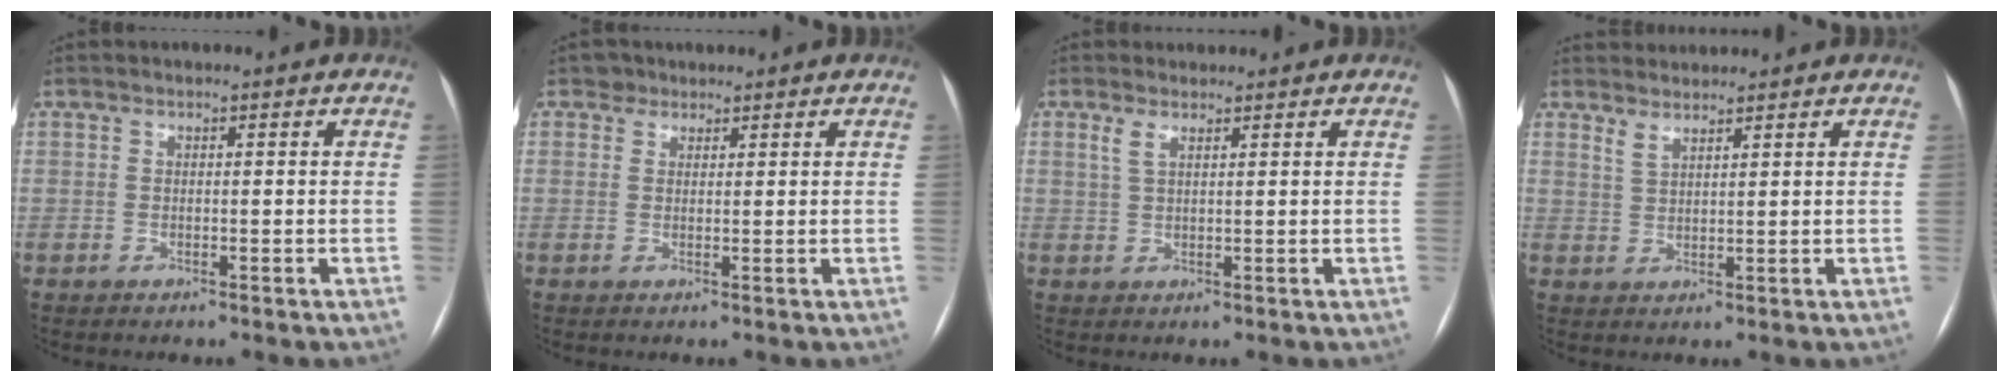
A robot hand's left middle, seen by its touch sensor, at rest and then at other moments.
{"total": 1.6, "force": [1.2, 1.1, -0.3], "torque": [0.011, 0.007, 0.013]}
{"total": 1.9, "force": [1.4, 0.6, 1.2], "torque": [-0.034, 0.011, 0.030]}
{"total": 3.6, "force": [3.5, 0.6, 0.5], "torque": [-0.006, 0.013, 0.062]}